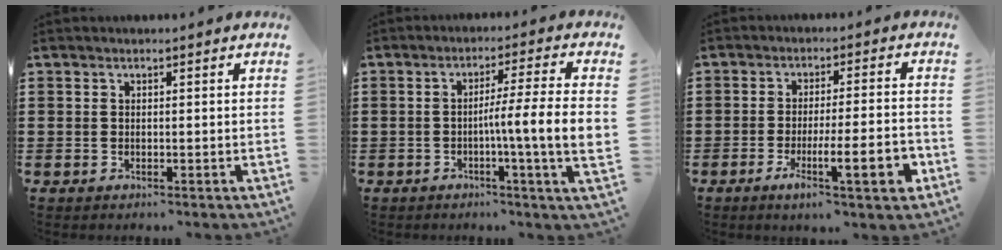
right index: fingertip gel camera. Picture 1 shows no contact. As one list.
[{"total": 8.5, "force": [-1.2, -0.7, 8.4], "torque": [-0.146, -0.015, -0.030]}, {"total": 9.2, "force": [-3.3, 1.2, 8.5], "torque": [-0.128, -0.008, -0.055]}]